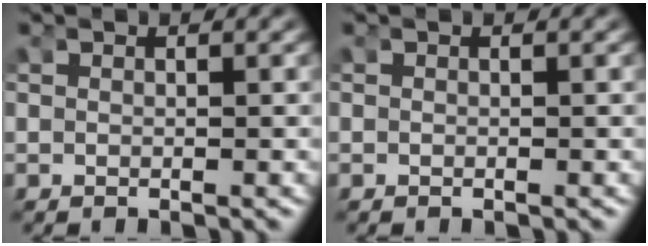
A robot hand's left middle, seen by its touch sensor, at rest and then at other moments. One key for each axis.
{"total": 0.0}